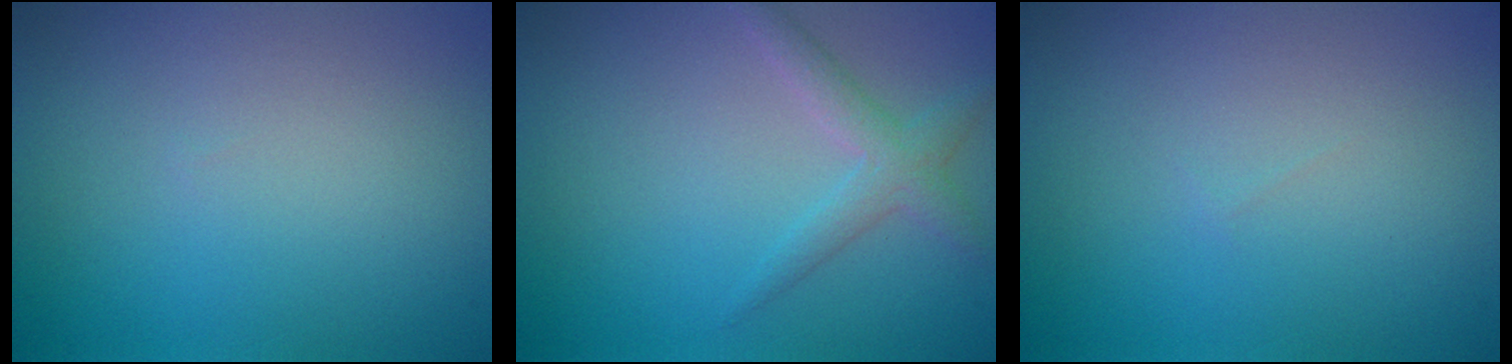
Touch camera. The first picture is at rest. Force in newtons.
{"total": 2.0, "press": 2.0, "slide": 0.1}
{"total": 0.0}